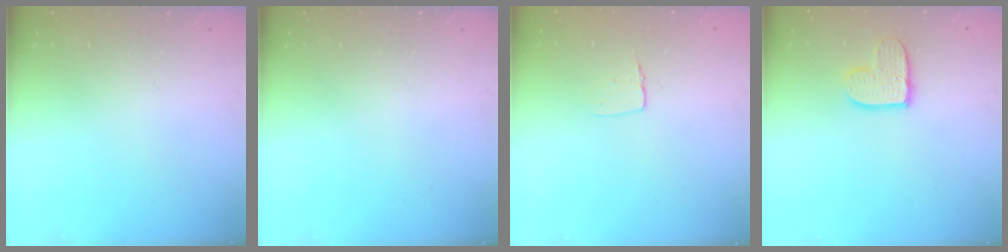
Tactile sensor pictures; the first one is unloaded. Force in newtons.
{"total": 0.0}
{"total": 5.0, "press": 5.0, "slide": 0.3}
{"total": 9.4, "press": 9.3, "slide": 0.7}